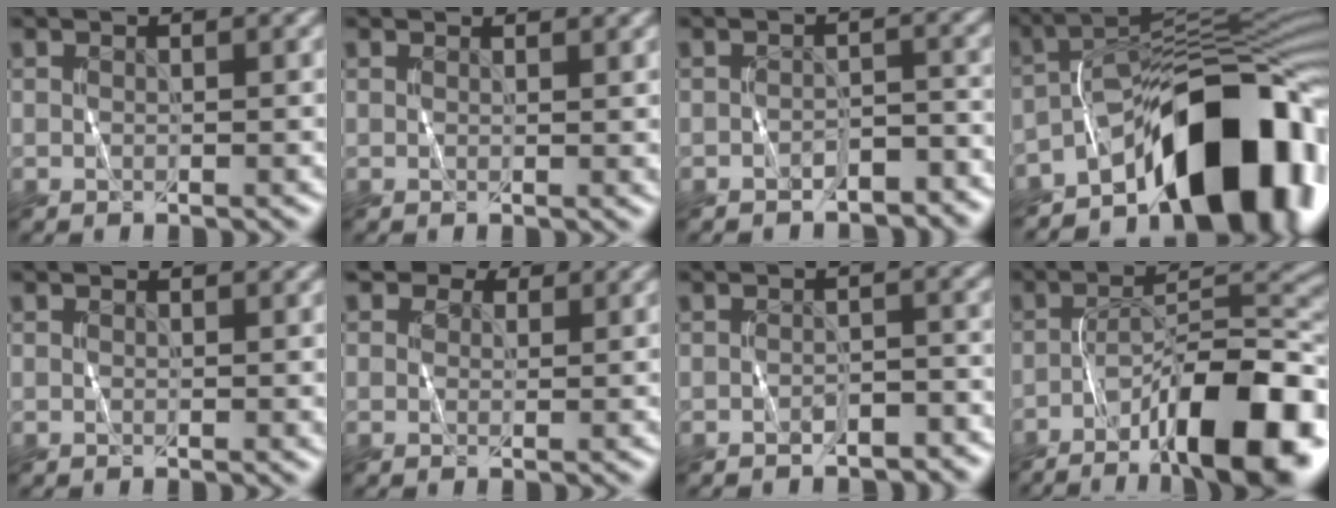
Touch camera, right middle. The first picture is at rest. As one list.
[{"total": 1.5, "force": [1.4, 0.2, 0.6], "torque": [-0.005, -0.001, 0.022]}, {"total": 2.3, "force": [-1.9, 1.0, 0.8], "torque": [-0.012, 0.005, -0.028]}, {"total": 13.6, "force": [-7.8, 5.6, 9.6], "torque": [-0.115, 0.011, -0.133]}, {"total": 0.7, "force": [0.6, 0.2, 0.3], "torque": [-0.003, -0.002, 0.010]}, {"total": 3.9, "force": [2.6, 2.3, 1.8], "torque": [-0.030, 0.002, 0.029]}, {"total": 1.8, "force": [-1.5, 0.8, 0.7], "torque": [-0.010, 0.004, -0.023]}, {"total": 13.6, "force": [-7.6, 3.9, 10.5], "torque": [-0.164, 0.011, -0.125]}]